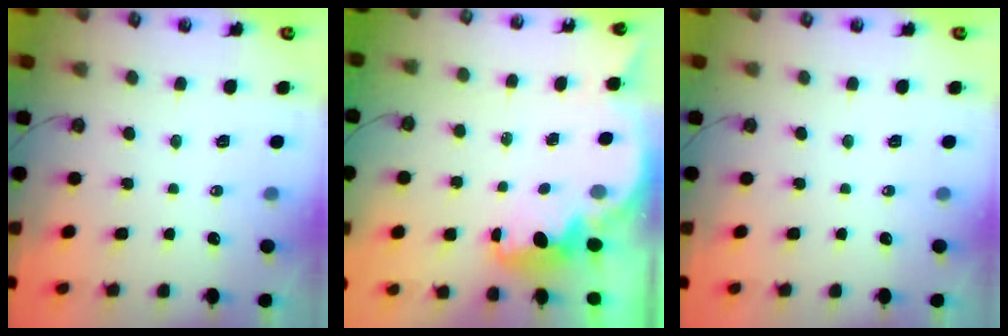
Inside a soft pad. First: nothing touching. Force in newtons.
{"total": 2.9, "press": 2.9, "slide": 0.6}
{"total": 0.0}